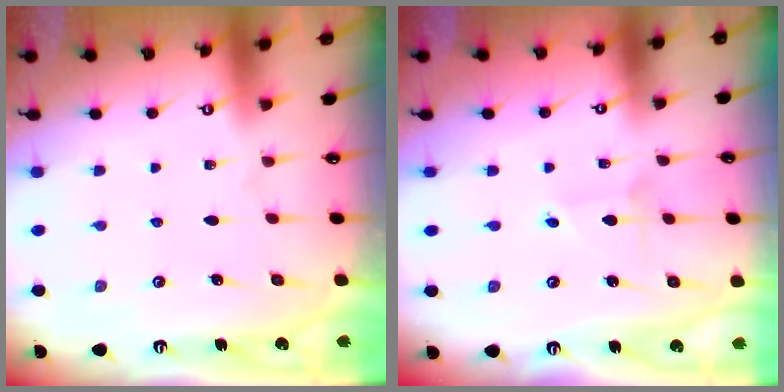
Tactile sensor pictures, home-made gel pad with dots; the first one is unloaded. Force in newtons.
{"total": 1.5, "press": 1.5, "slide": 0.1}